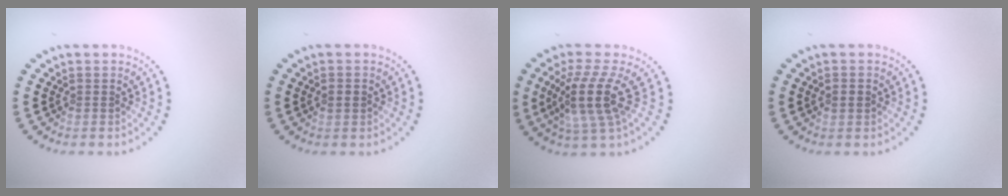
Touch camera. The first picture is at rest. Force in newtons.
{"total": 1.3, "press": 1.3, "slide": 0.2}
{"total": 4.5, "press": 3.3, "slide": 3.0}
{"total": 1.3, "press": 1.3, "slide": 0.2}